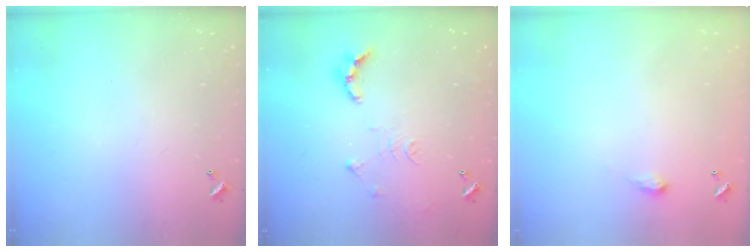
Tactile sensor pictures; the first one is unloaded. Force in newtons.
{"total": 10.3, "press": 10.2, "slide": 1.0}
{"total": 2.0, "press": 2.0, "slide": 0.3}